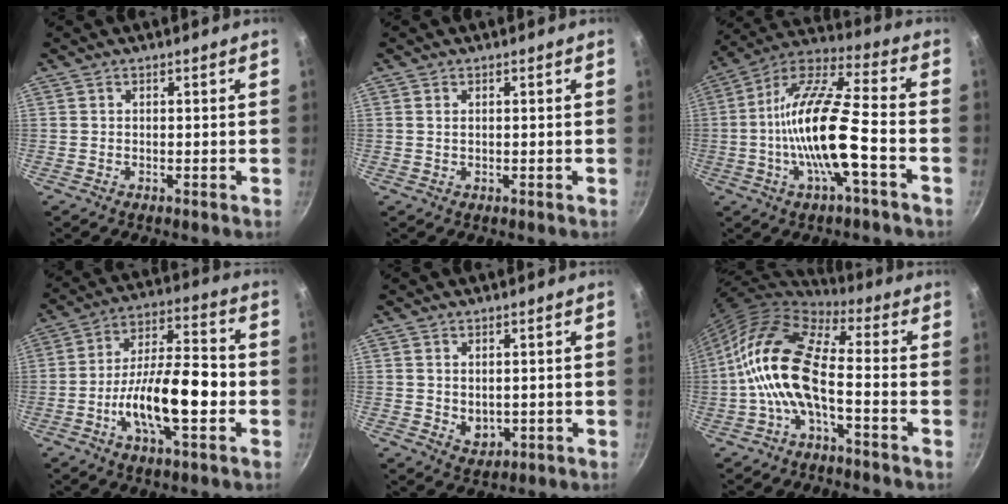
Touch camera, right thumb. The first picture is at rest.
{"total": 0.9, "force": [0.3, 0.5, 0.6], "torque": [-0.011, 0.001, 0.005]}
{"total": 17.9, "force": [-4.3, 4.8, 16.8], "torque": [-0.313, 0.035, -0.094]}
{"total": 16.2, "force": [-4.2, 6.3, 14.4], "torque": [-0.225, 0.043, -0.077]}
{"total": 3.8, "force": [0.5, 2.8, 2.4], "torque": [-0.032, -0.012, 0.016]}
{"total": 13.5, "force": [-2.7, 5.7, 12.0], "torque": [-0.233, 0.035, -0.064]}